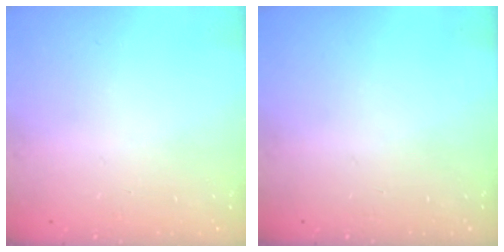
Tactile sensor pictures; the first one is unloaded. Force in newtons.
{"total": 0.0}